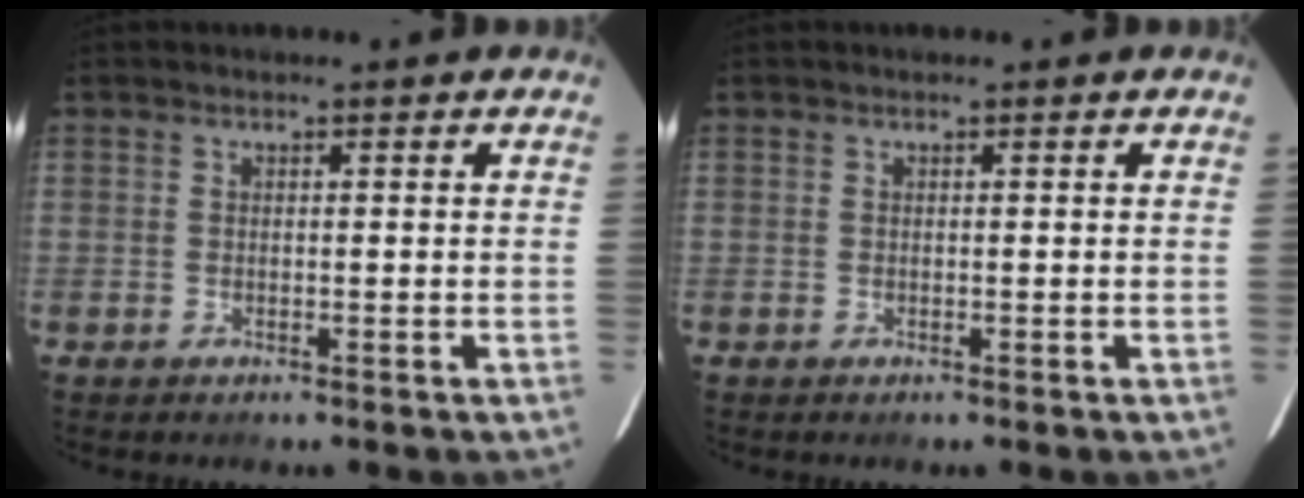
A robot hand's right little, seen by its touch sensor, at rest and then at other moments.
{"total": 0.0}